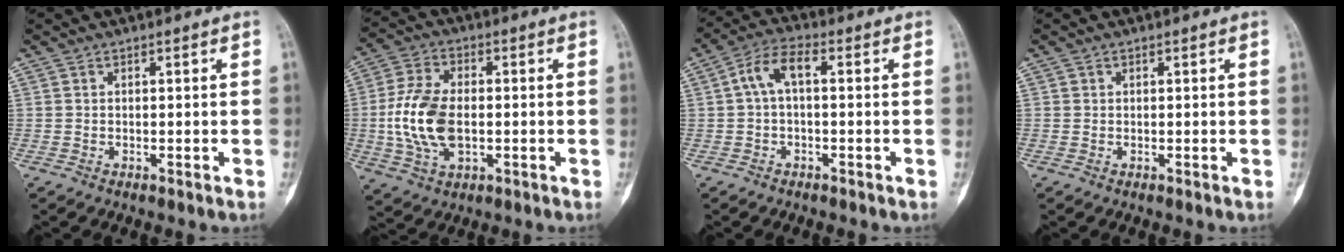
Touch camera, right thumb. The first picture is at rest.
{"total": 12.8, "force": [-1.3, 7.4, 10.4], "torque": [-0.209, 0.008, -0.023]}
{"total": 5.8, "force": [0.3, 2.5, 5.2], "torque": [-0.102, 0.024, -0.004]}
{"total": 0.0}